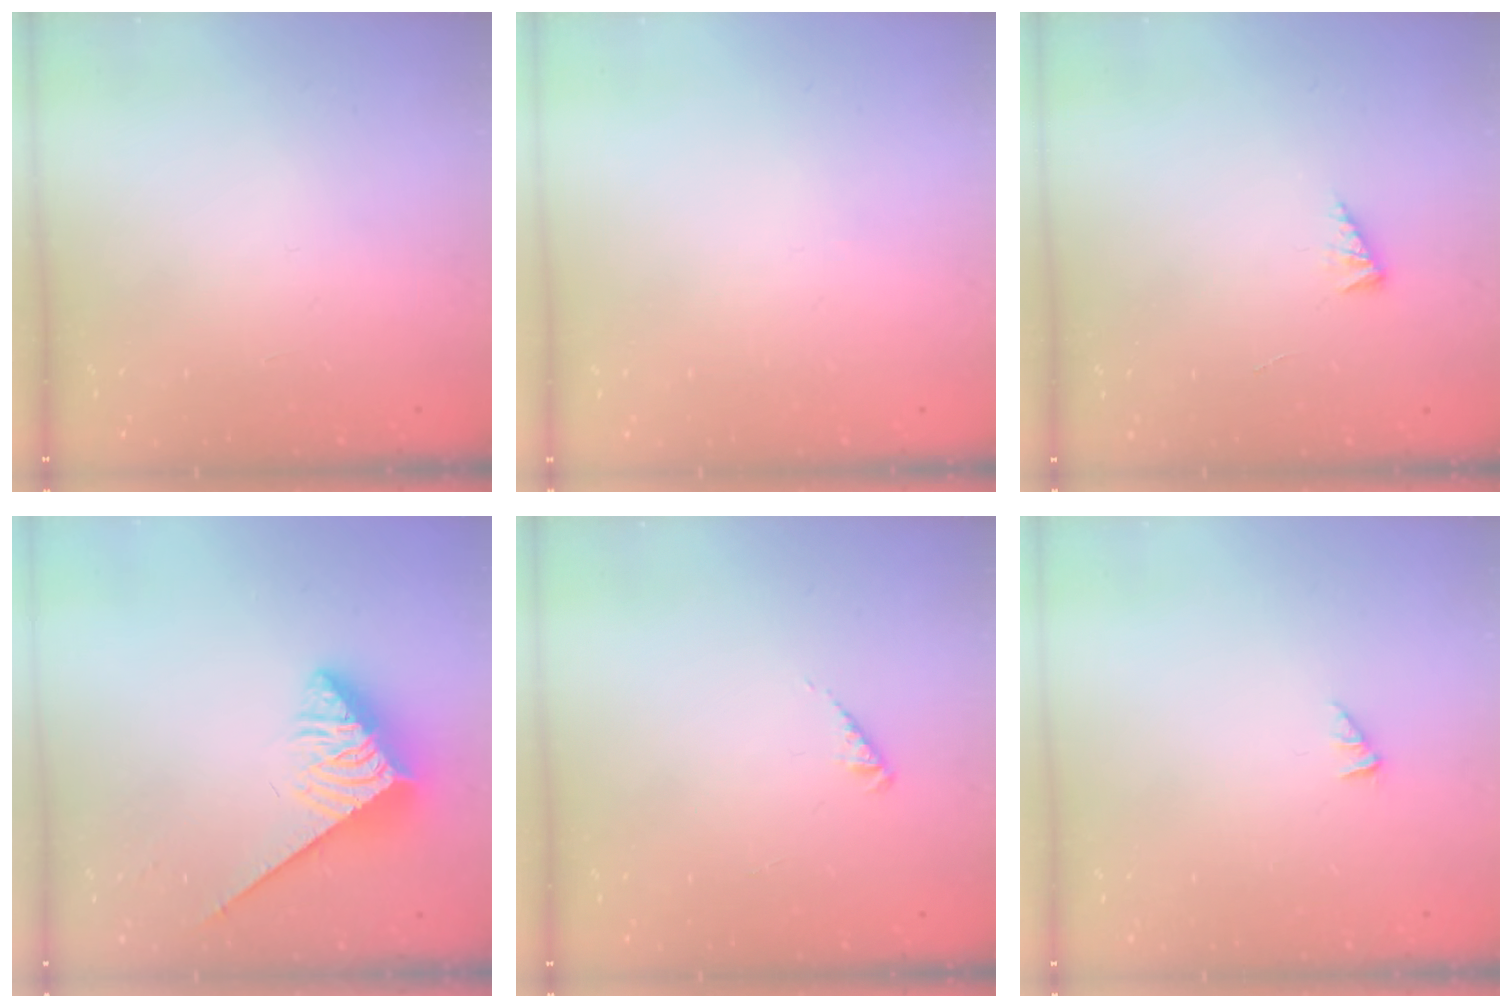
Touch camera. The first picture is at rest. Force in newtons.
{"total": 0.0}
{"total": 2.7, "press": 2.7, "slide": 0.6}
{"total": 3.8, "press": 3.8, "slide": 0.4}
{"total": 2.5, "press": 2.5, "slide": 0.5}
{"total": 0.0}